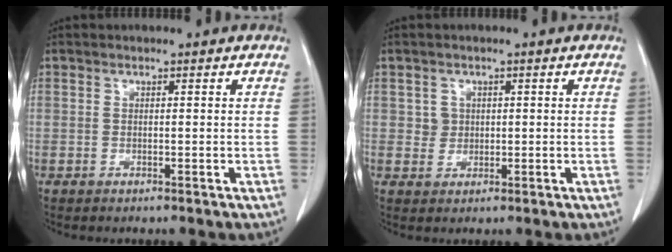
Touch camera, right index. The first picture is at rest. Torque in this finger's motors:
{"motor_torque": [-0.03, 0.02, 0.01, 0.01]}